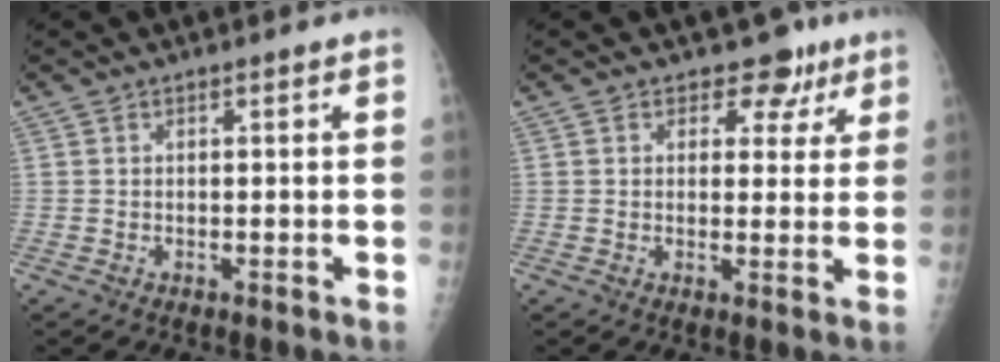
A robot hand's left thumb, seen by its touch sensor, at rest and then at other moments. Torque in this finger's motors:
{"motor_torque": [0.15, 0.15, -0.52, -0.21, 0.03]}